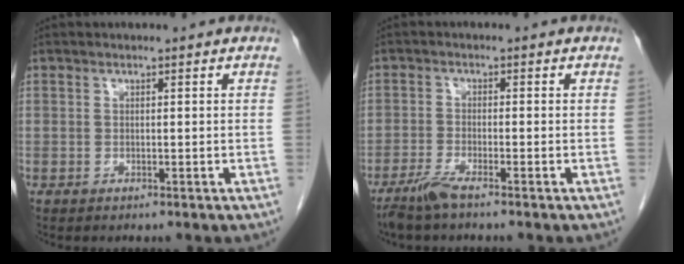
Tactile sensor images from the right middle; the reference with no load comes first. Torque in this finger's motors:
{"motor_torque": [-0.06, 0.11, 0.05, 0.03]}